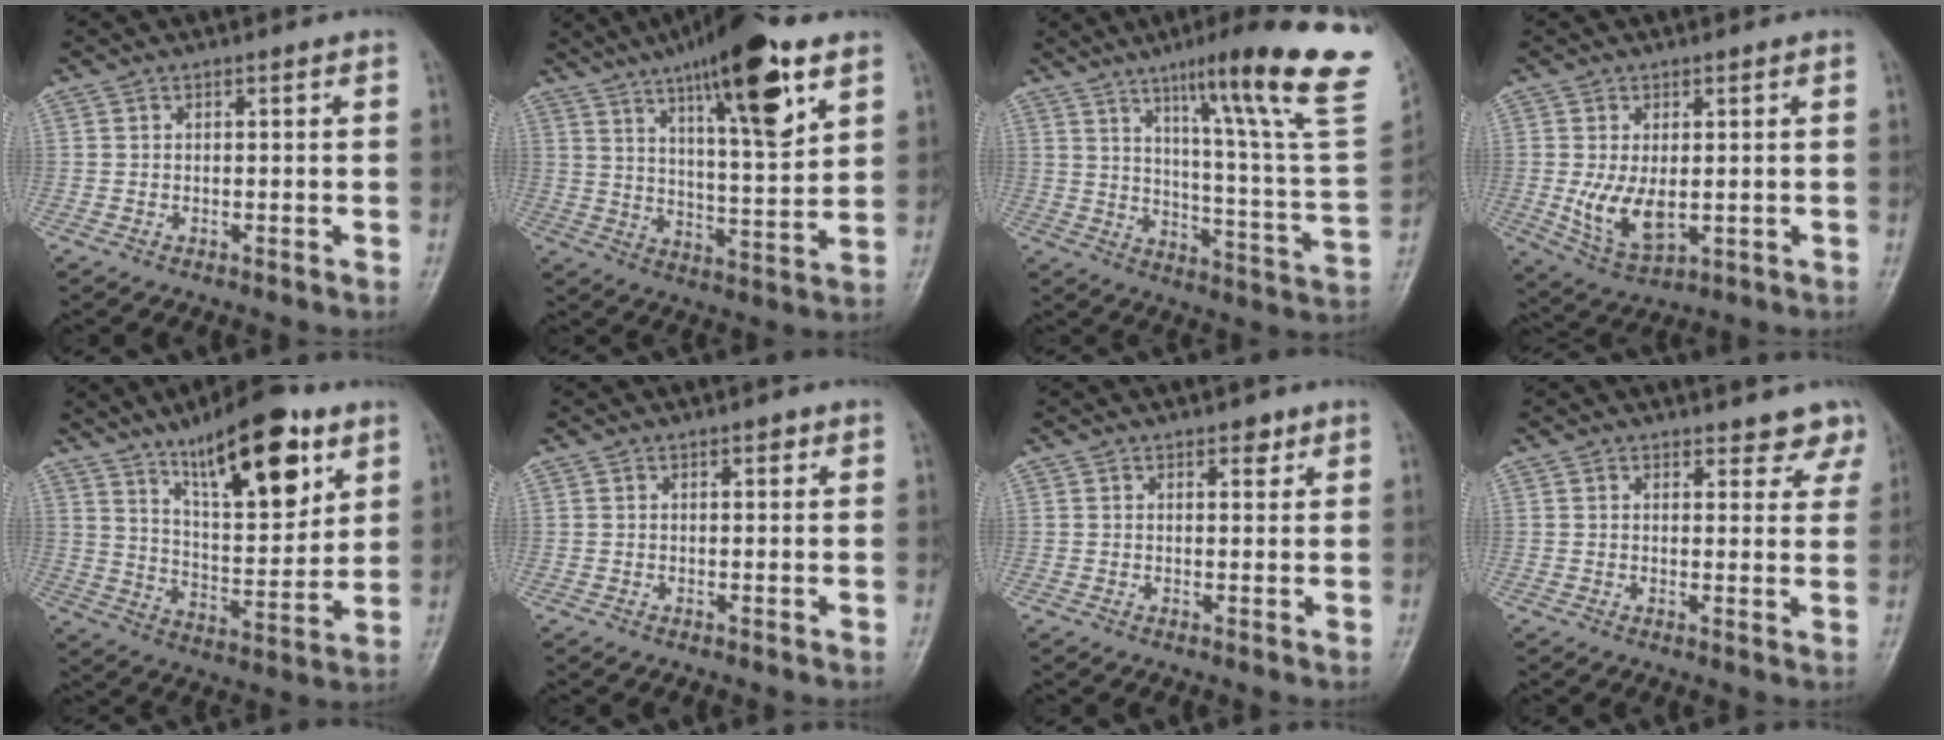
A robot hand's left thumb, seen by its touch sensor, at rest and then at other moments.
{"total": 19.8, "force": [10.8, 4.9, 15.8], "torque": [-0.227, -0.041, 0.174]}
{"total": 26.7, "force": [14.9, 2.5, 22.0], "torque": [-0.295, -0.058, 0.211]}
{"total": 7.8, "force": [-0.3, 4.3, 6.5], "torque": [-0.116, -0.016, 0.009]}
{"total": 19.2, "force": [10.9, 6.6, 14.3], "torque": [-0.186, -0.052, 0.183]}
{"total": 1.5, "force": [0.8, 0.7, 1.1], "torque": [-0.010, -0.001, 0.009]}
{"total": 2.4, "force": [1.5, 1.2, 1.4], "torque": [-0.007, -0.007, 0.021]}
{"total": 5.3, "force": [4.7, 2.2, 1.1], "torque": [0.022, -0.027, 0.042]}